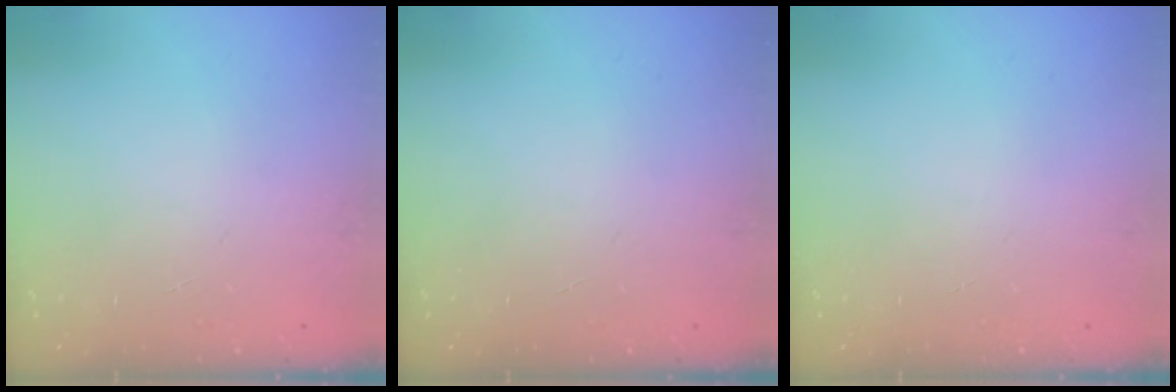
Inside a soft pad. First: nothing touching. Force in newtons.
{"total": 0.0}
{"total": 0.0}